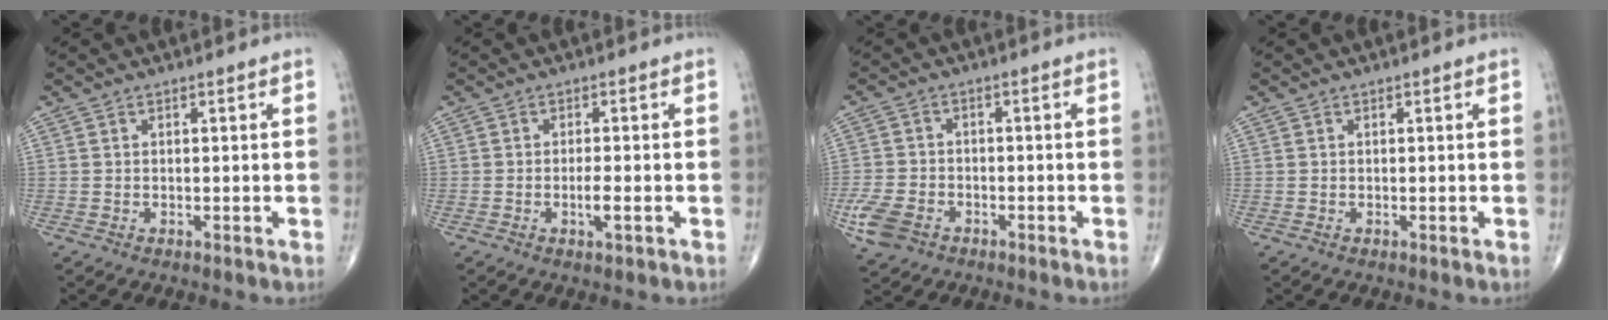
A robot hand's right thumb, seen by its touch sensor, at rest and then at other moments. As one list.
[{"total": 2.5, "force": [-0.8, 0.6, 2.2], "torque": [-0.044, -0.003, -0.016]}, {"total": 6.6, "force": [-3.4, 4.6, 3.3], "torque": [-0.076, 0.011, -0.062]}, {"total": 0.0}]